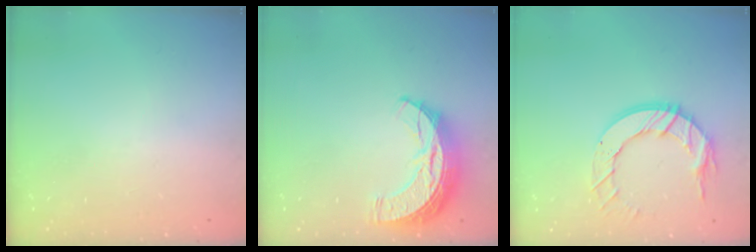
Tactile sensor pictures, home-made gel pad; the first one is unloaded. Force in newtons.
{"total": 11.3, "press": 11.2, "slide": 0.7}
{"total": 12.3, "press": 12.3, "slide": 1.2}